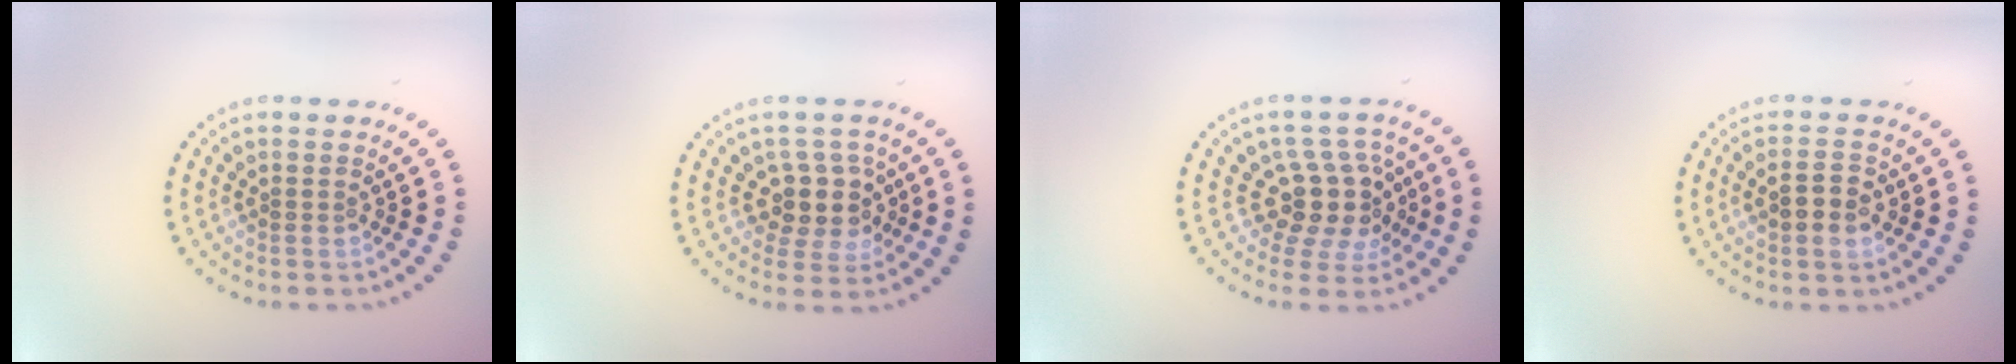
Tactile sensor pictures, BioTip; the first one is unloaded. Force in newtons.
{"total": 3.5, "press": 3.0, "slide": 1.7}
{"total": 4.3, "press": 3.4, "slide": 2.7}
{"total": 2.8, "press": 2.7, "slide": 0.3}